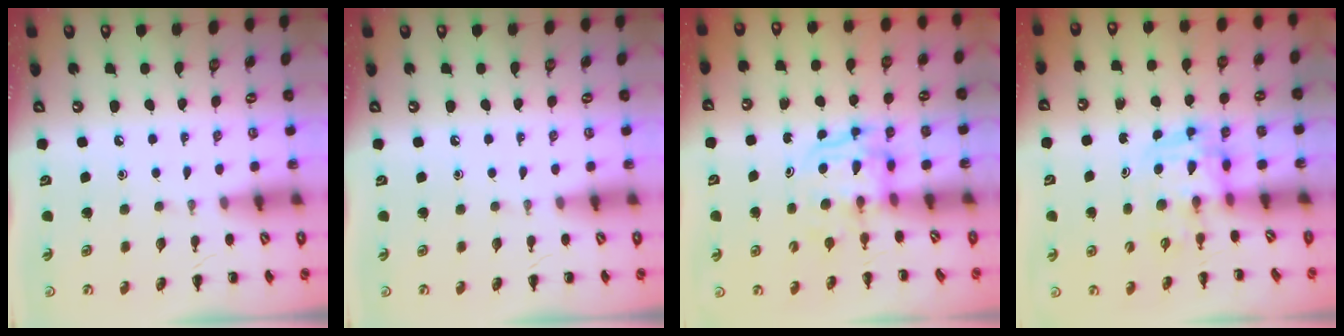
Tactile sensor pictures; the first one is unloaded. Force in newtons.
{"total": 0.0}
{"total": 3.7, "press": 3.6, "slide": 0.4}
{"total": 3.7, "press": 3.7, "slide": 0.6}